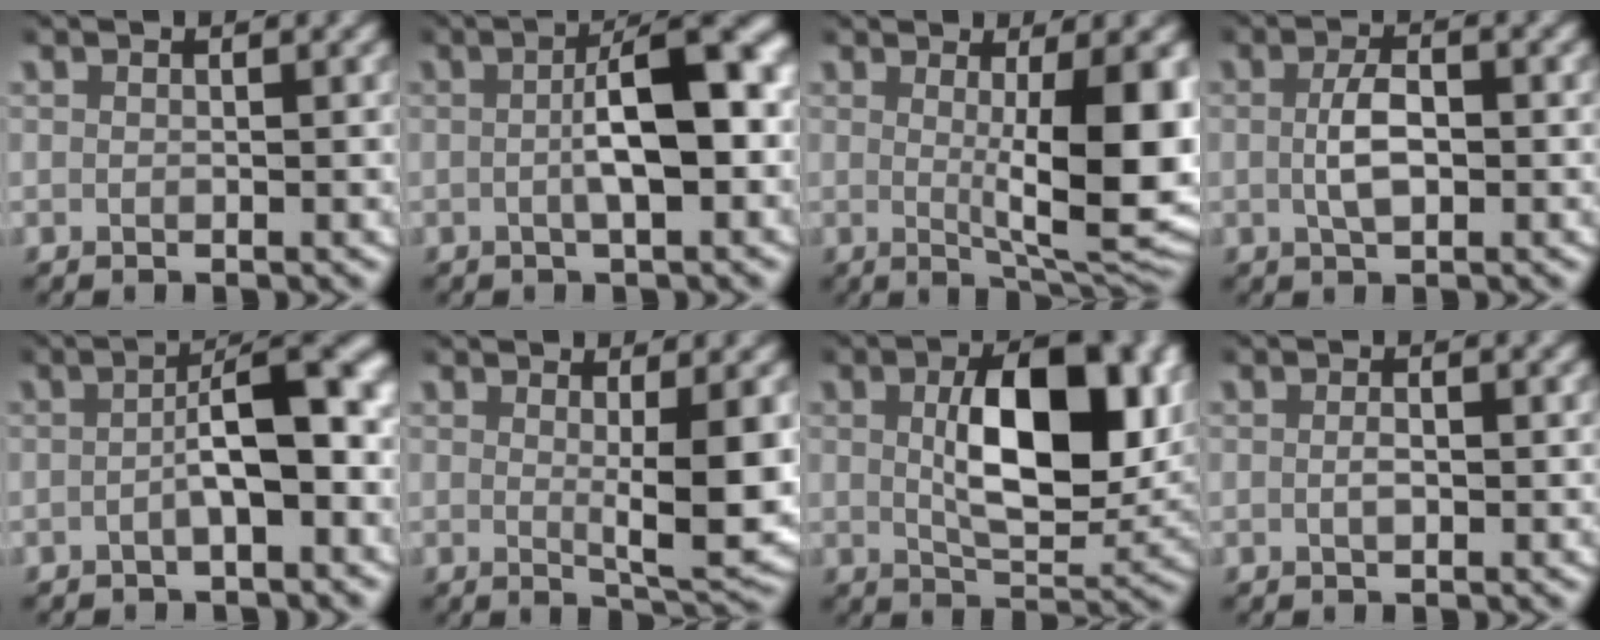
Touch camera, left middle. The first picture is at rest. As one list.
[{"total": 6.5, "force": [0.0, 2.0, 6.2], "torque": [-0.087, 0.011, -0.004]}, {"total": 9.7, "force": [0.7, 2.9, 9.2], "torque": [-0.126, -0.031, 0.028]}, {"total": 2.9, "force": [-0.2, 1.3, 2.6], "torque": [-0.049, 0.000, -0.002]}, {"total": 5.5, "force": [-1.3, 1.4, 5.1], "torque": [-0.061, 0.013, -0.024]}, {"total": 5.6, "force": [1.0, 1.0, 5.4], "torque": [-0.076, -0.015, 0.021]}, {"total": 9.4, "force": [1.8, 4.3, 8.2], "torque": [-0.128, -0.006, 0.028]}, {"total": 0.9, "force": [-0.2, 0.4, 0.8], "torque": [-0.016, -0.001, -0.003]}]